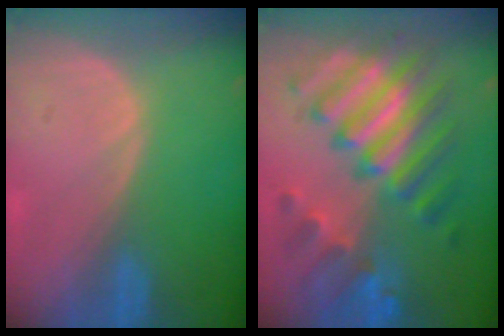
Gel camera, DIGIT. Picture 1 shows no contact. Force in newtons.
{"total": 11.9, "press": 11.8, "slide": 1.0}